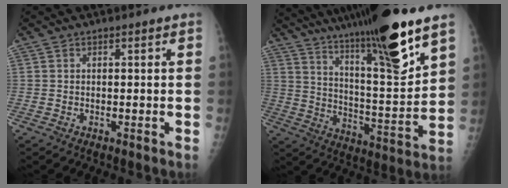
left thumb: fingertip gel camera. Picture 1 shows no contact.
{"total": 24.2, "force": [17.0, 2.7, 16.9], "torque": [-0.260, -0.070, 0.284]}